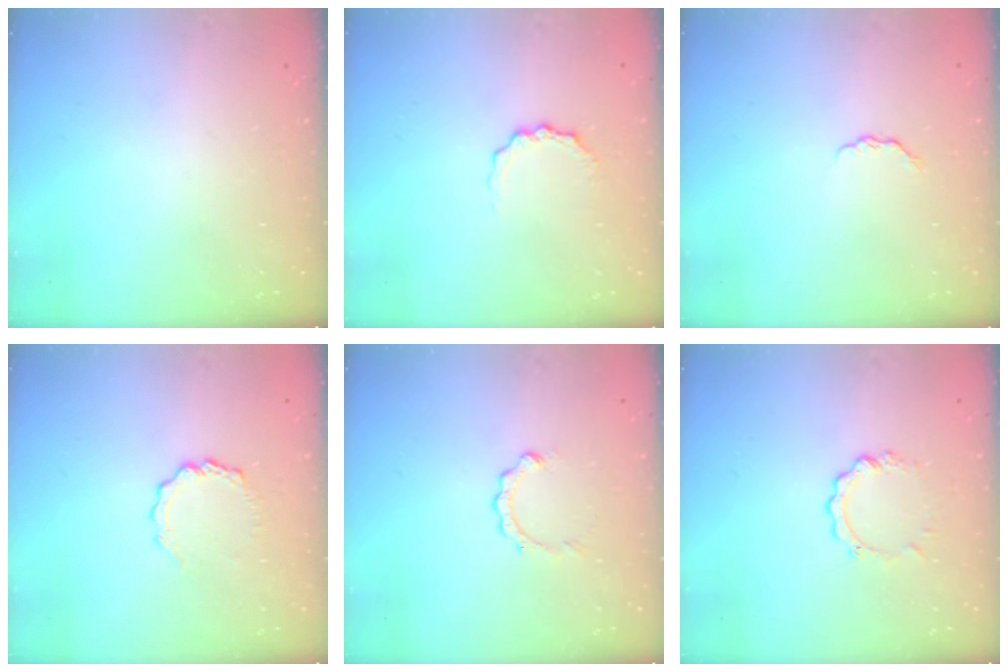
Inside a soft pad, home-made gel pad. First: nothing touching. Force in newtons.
{"total": 4.7, "press": 4.7, "slide": 0.5}
{"total": 3.6, "press": 3.5, "slide": 0.5}
{"total": 5.4, "press": 5.4, "slide": 0.4}
{"total": 2.5, "press": 2.5, "slide": 0.4}
{"total": 4.0, "press": 4.0, "slide": 0.4}